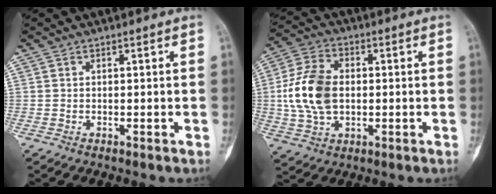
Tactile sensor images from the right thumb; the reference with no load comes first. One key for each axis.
{"total": 13.0, "fx": 0.1, "fy": 8.4, "fz": 9.8, "tx": -0.191, "ty": 0.010, "tz": 0.004}